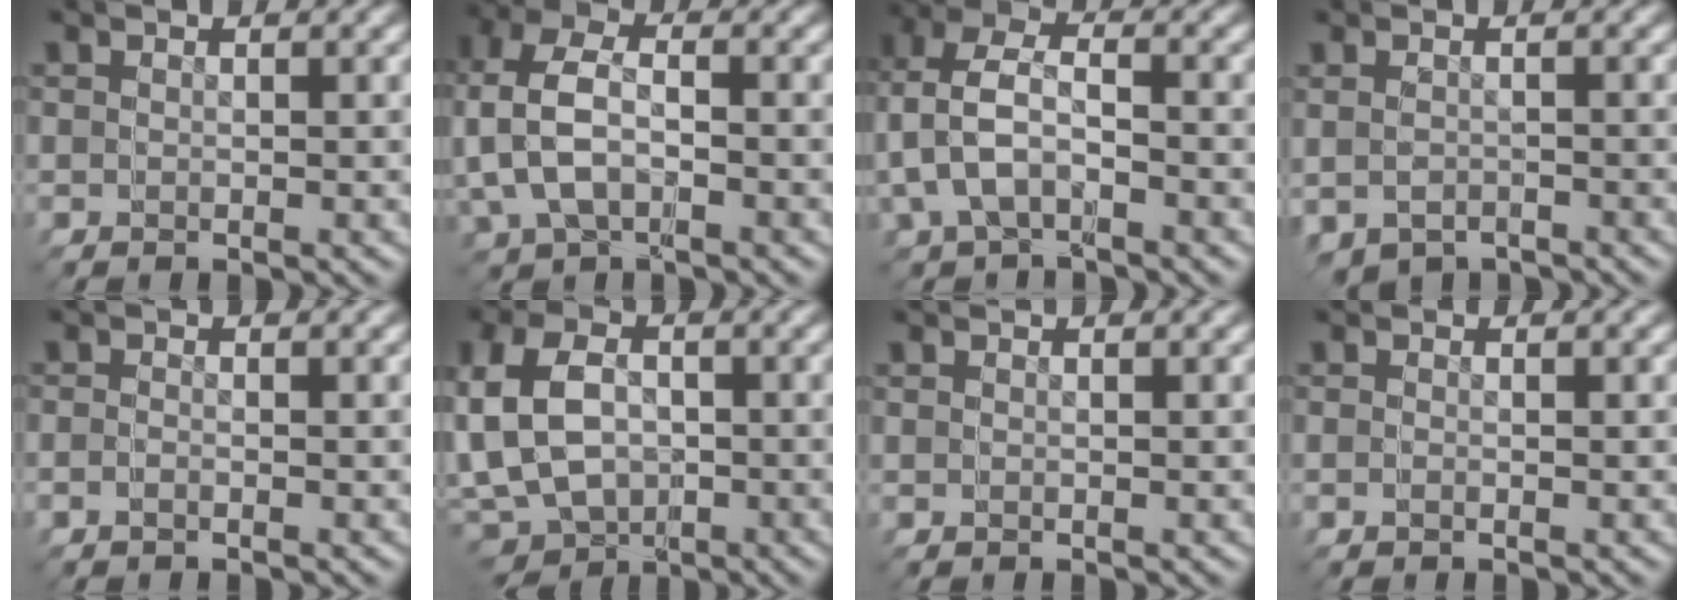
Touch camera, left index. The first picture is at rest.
{"total": 4.1, "force": [1.2, 3.8, 0.8], "torque": [-0.062, 0.011, 0.003]}
{"total": 6.9, "force": [-1.1, 6.6, 1.8], "torque": [-0.084, -0.016, -0.026]}
{"total": 1.3, "force": [-0.7, -0.8, -0.8], "torque": [0.001, -0.004, -0.007]}
{"total": 2.3, "force": [-1.4, -1.8, -0.6], "torque": [0.001, -0.004, -0.021]}
{"total": 8.6, "force": [-1.9, 7.9, 2.9], "torque": [-0.078, -0.037, -0.021]}
{"total": 0.0}
{"total": 0.8, "force": [-0.5, -0.5, -0.3], "torque": [-0.002, -0.004, -0.007]}